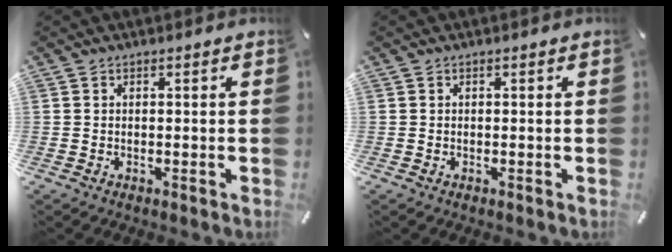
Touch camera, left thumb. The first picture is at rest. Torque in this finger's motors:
{"motor_torque": [0.01, 0.02, -0.03, 0.01, 0.00]}